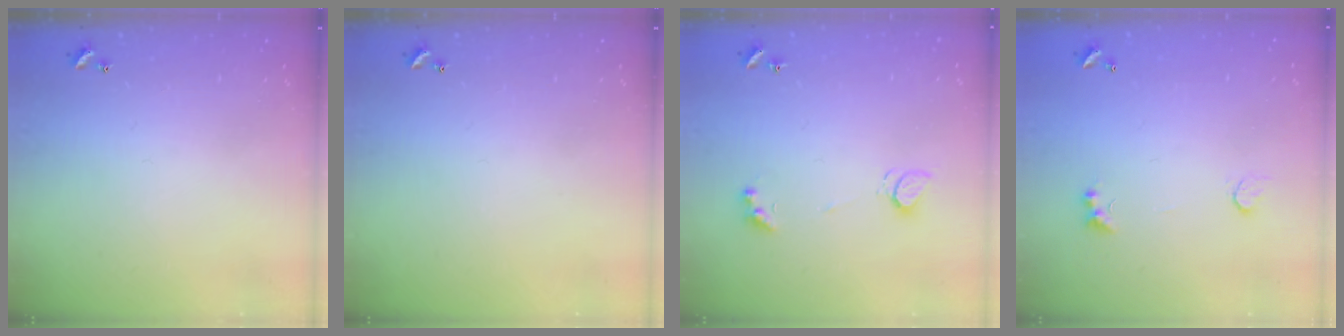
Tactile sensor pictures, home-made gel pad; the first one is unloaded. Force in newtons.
{"total": 0.0}
{"total": 2.4, "press": 2.3, "slide": 0.6}
{"total": 1.4, "press": 1.1, "slide": 0.9}